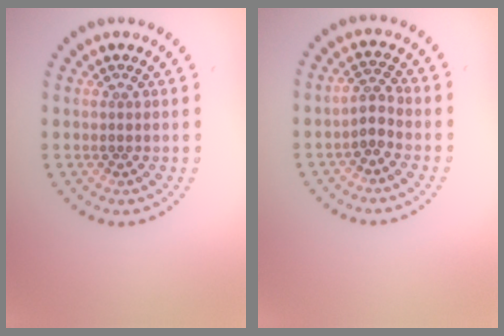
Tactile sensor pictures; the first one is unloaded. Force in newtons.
{"total": 1.8, "press": 1.4, "slide": 1.1}